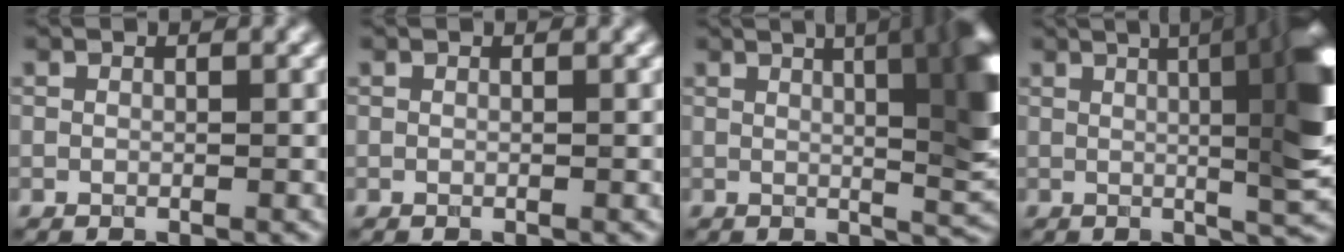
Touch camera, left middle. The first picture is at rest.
{"total": 0.0}
{"total": 13.5, "force": [3.7, 5.3, 11.8], "torque": [-0.091, 0.038, 0.032]}
{"total": 14.8, "force": [2.4, 5.3, 13.6], "torque": [-0.094, 0.036, 0.014]}